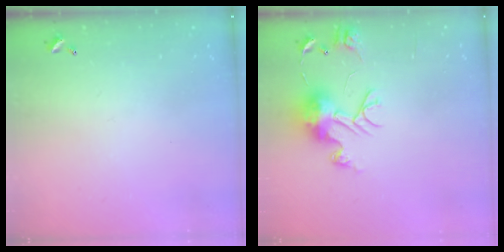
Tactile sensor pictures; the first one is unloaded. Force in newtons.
{"total": 10.8, "press": 10.8, "slide": 1.2}